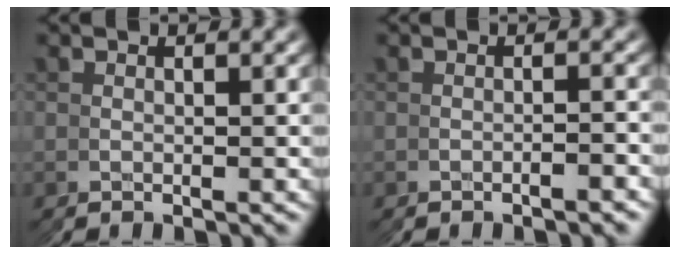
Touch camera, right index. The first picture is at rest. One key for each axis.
{"total": 1.2, "fx": -0.9, "fy": -0.7, "fz": -0.3, "tx": 0.001, "ty": 0.005, "tz": -0.018}